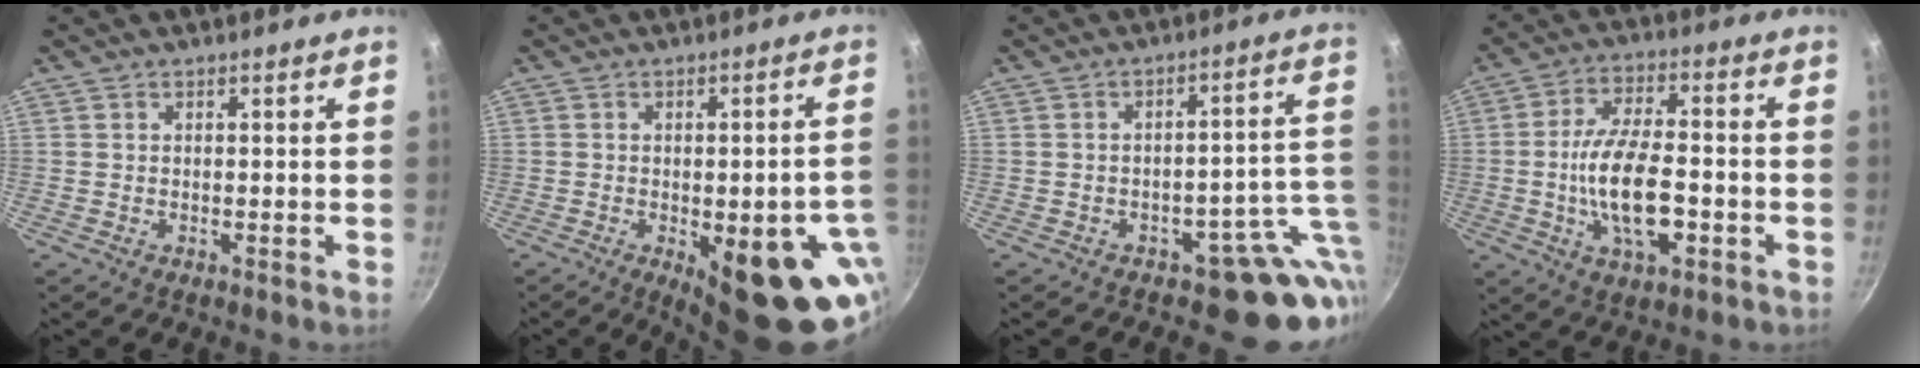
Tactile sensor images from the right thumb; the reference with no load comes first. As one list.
[{"total": 18.6, "force": [-5.8, 6.7, 16.3], "torque": [-0.152, 0.000, -0.061]}, {"total": 10.2, "force": [-2.2, 6.3, 7.8], "torque": [-0.035, 0.022, -0.027]}, {"total": 14.0, "force": [-3.1, 6.1, 12.2], "torque": [-0.214, 0.020, -0.057]}]